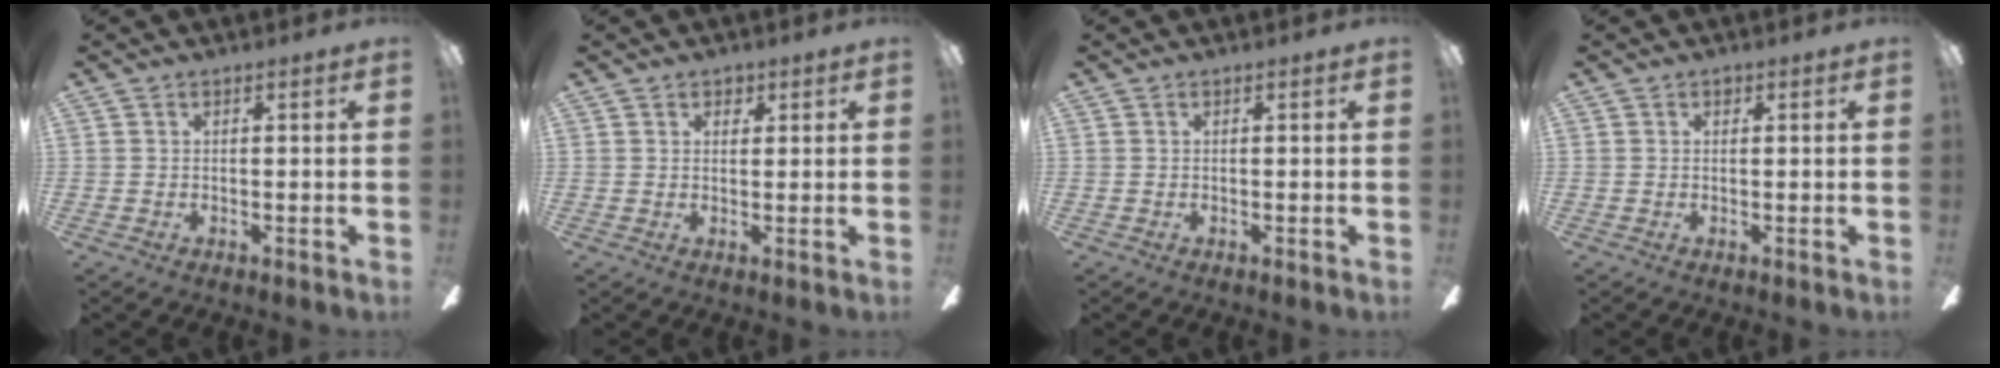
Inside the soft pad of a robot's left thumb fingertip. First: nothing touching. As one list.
[{"total": 1.9, "force": [1.4, 1.1, 0.6], "torque": [0.002, -0.003, 0.023]}, {"total": 0.0}, {"total": 0.6, "force": [0.5, 0.0, 0.3], "torque": [-0.007, 0.001, 0.010]}]